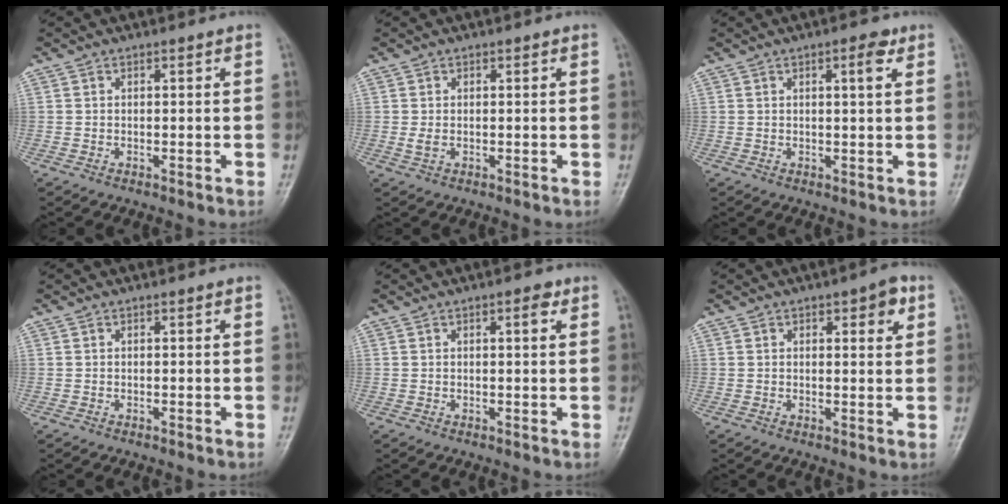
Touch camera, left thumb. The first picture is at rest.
{"total": 1.4, "force": [0.0, 0.9, 1.1], "torque": [-0.023, 0.002, -0.001]}
{"total": 3.0, "force": [1.4, 0.7, 2.6], "torque": [-0.035, -0.004, 0.019]}
{"total": 0.0}
{"total": 2.0, "force": [0.9, 0.7, 1.7], "torque": [-0.021, 0.000, 0.010]}
{"total": 4.6, "force": [2.2, 1.8, 3.7], "torque": [-0.033, -0.005, 0.023]}